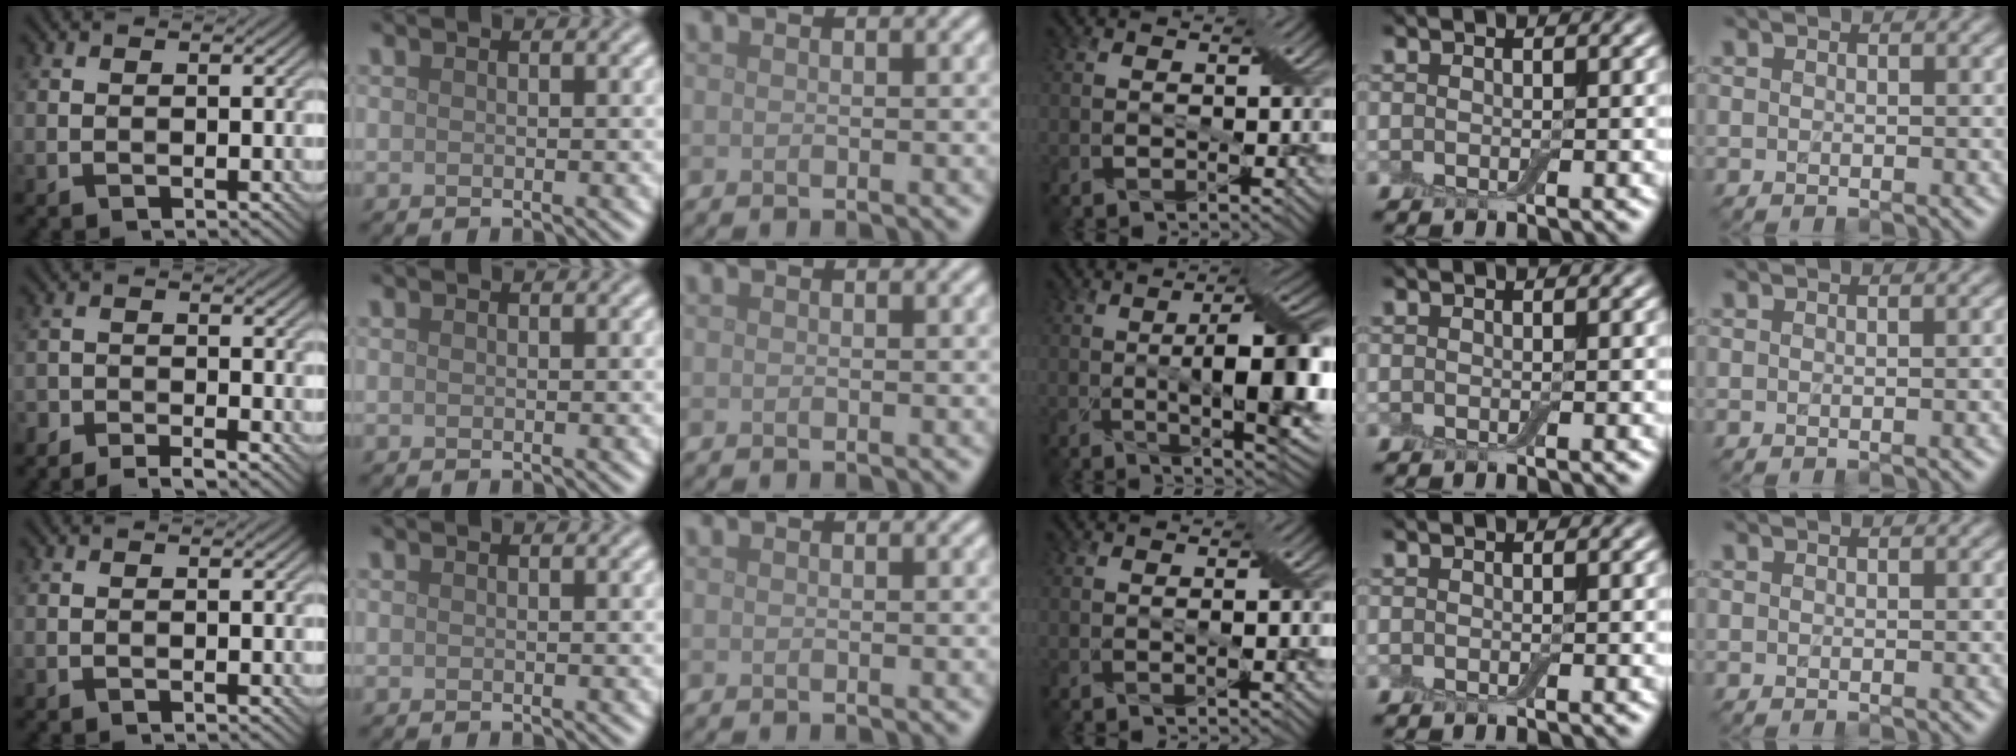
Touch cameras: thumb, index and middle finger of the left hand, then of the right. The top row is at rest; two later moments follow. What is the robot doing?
{"motion": "extract", "object": "backpack"}